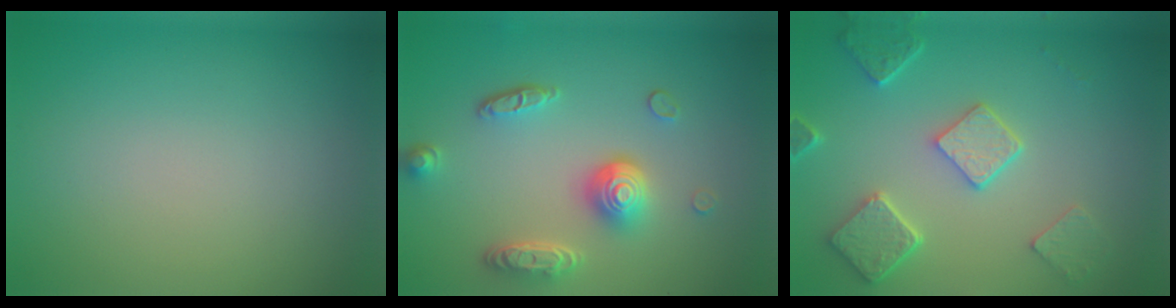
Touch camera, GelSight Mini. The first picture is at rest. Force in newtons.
{"total": 5.0, "press": 3.7, "slide": 3.3}
{"total": 4.8, "press": 3.9, "slide": 2.9}